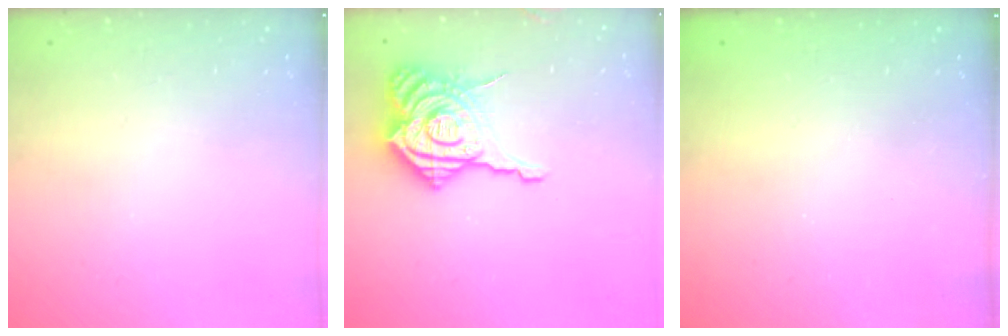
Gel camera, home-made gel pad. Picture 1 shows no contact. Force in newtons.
{"total": 20.1, "press": 20.0, "slide": 2.1}
{"total": 2.6, "press": 2.5, "slide": 0.9}